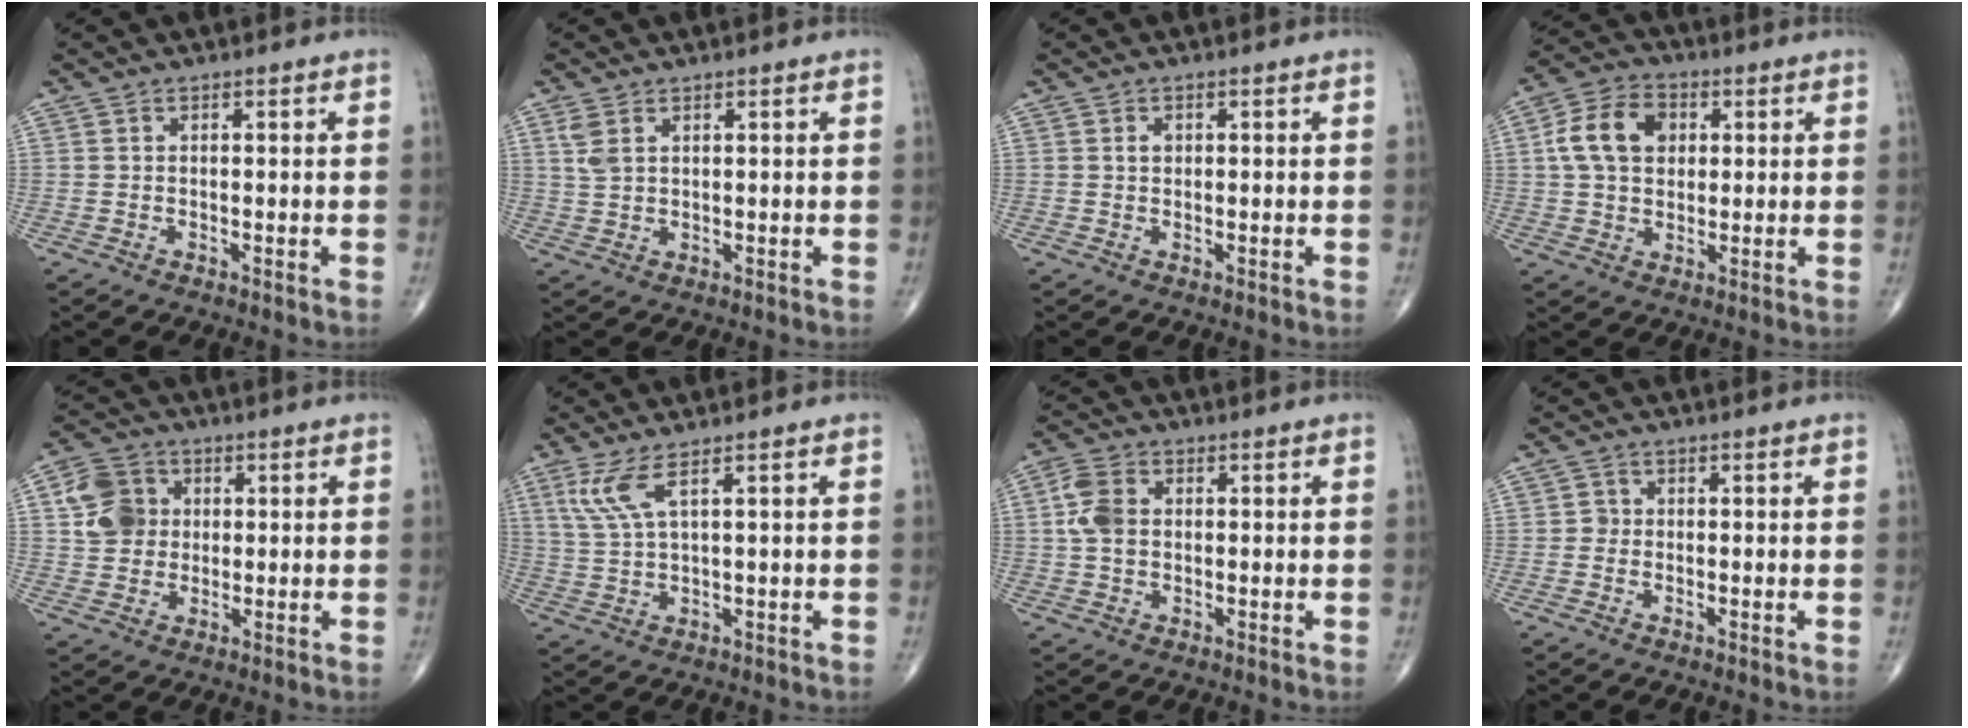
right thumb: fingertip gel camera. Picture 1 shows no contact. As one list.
[{"total": 3.0, "force": [1.4, 1.6, 2.0], "torque": [-0.047, 0.004, 0.038]}, {"total": 1.2, "force": [0.3, 1.0, 0.7], "torque": [-0.009, 0.002, 0.005]}, {"total": 10.7, "force": [2.2, 7.7, 7.1], "torque": [-0.117, 0.012, 0.032]}, {"total": 8.0, "force": [1.4, 7.0, 3.7], "torque": [-0.048, 0.003, 0.019]}, {"total": 5.2, "force": [2.8, 0.9, 4.3], "torque": [-0.110, -0.010, 0.069]}, {"total": 5.7, "force": [0.6, 4.1, 3.9], "torque": [-0.083, 0.010, 0.007]}, {"total": 1.2, "force": [-0.2, 1.1, 0.3], "torque": [0.003, 0.004, -0.007]}]